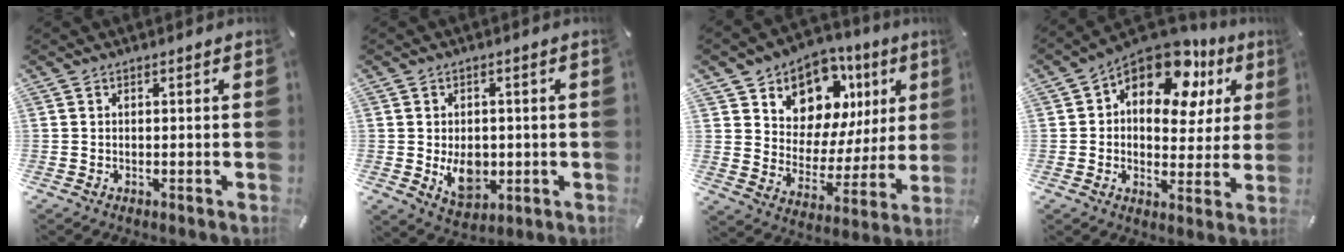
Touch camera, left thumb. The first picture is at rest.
{"total": 8.1, "force": [-1.0, 6.1, 5.2], "torque": [-0.075, -0.004, -0.016]}
{"total": 11.3, "force": [7.1, 8.1, 3.5], "torque": [-0.055, -0.072, 0.125]}
{"total": 15.5, "force": [9.0, 8.9, 9.0], "torque": [-0.141, -0.056, 0.158]}